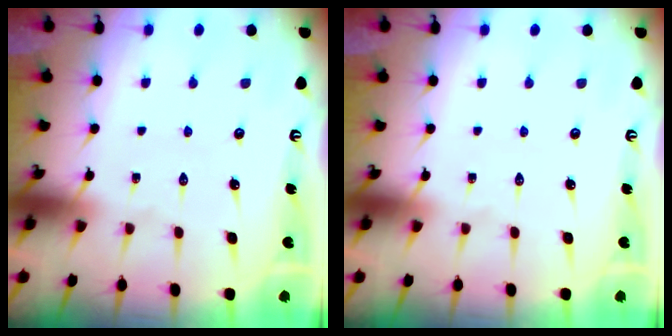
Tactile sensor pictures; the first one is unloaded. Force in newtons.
{"total": 0.0}